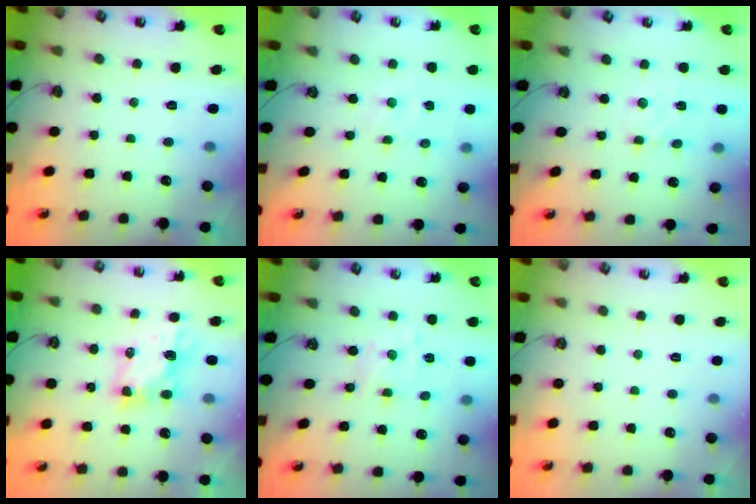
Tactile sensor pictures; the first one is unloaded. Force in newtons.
{"total": 1.8, "press": 1.7, "slide": 0.3}
{"total": 2.8, "press": 2.8, "slide": 0.1}
{"total": 5.6, "press": 5.6, "slide": 0.6}
{"total": 1.8, "press": 1.8, "slide": 0.2}
{"total": 0.0}